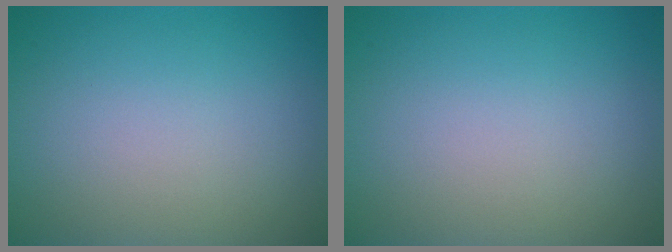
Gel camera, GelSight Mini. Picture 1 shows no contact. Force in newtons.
{"total": 0.0}